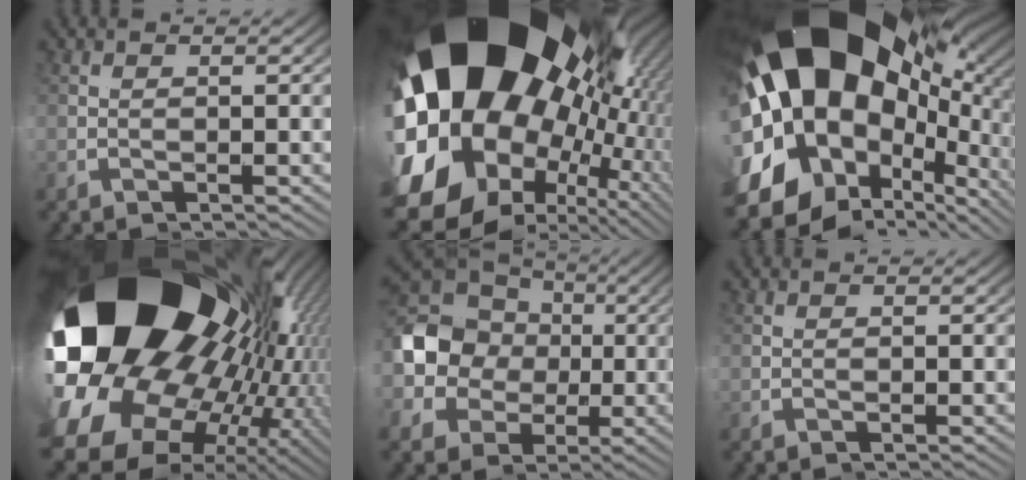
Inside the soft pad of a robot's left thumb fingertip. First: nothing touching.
{"total": 32.2, "force": [2.2, 19.7, 25.3], "torque": [-0.414, -0.010, 0.032]}
{"total": 22.8, "force": [2.3, 13.1, 18.5], "torque": [-0.321, 0.007, 0.029]}
{"total": 34.7, "force": [0.5, 20.1, 28.3], "torque": [-0.457, -0.029, 0.013]}
{"total": 11.7, "force": [0.9, 8.4, 8.1], "torque": [-0.163, -0.013, 0.017]}
{"total": 0.0}